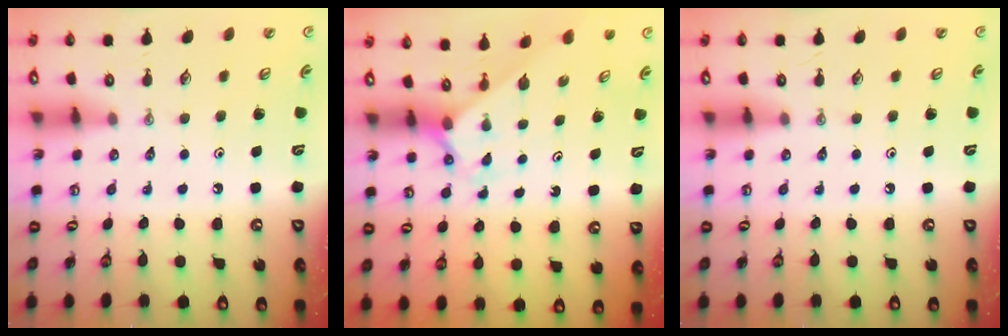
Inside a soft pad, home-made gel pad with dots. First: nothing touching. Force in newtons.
{"total": 2.1, "press": 2.1, "slide": 0.2}
{"total": 0.0}